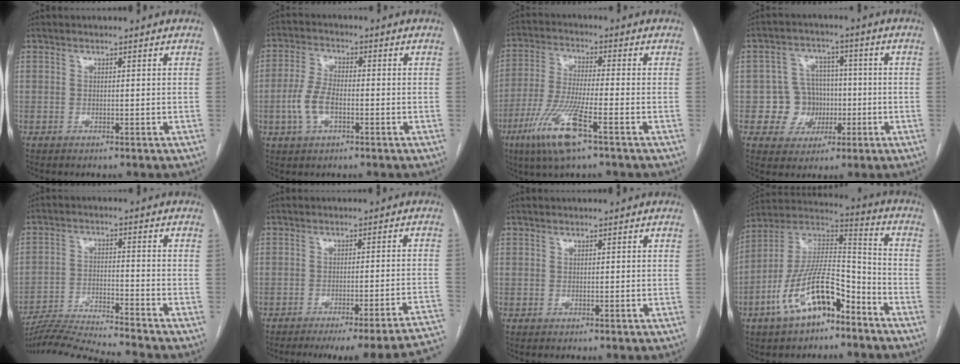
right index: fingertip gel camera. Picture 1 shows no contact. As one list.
[{"total": 6.2, "force": [-1.6, 3.0, 5.2], "torque": [-0.120, 0.007, -0.031]}, {"total": 11.4, "force": [-5.8, 0.8, 9.7], "torque": [-0.208, -0.023, -0.110]}, {"total": 7.4, "force": [-1.2, 7.1, 1.4], "torque": [-0.016, 0.025, -0.011]}, {"total": 13.8, "force": [-13.0, -2.0, 4.1], "torque": [-0.055, -0.010, -0.221]}, {"total": 20.0, "force": [-17.4, -0.2, 10.0], "torque": [-0.051, -0.009, -0.211]}, {"total": 0.0}, {"total": 15.4, "force": [-8.4, 5.9, 11.5], "torque": [-0.223, 0.021, -0.144]}]